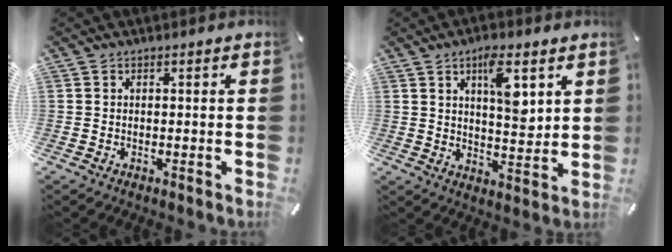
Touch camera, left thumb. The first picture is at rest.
{"total": 9.2, "force": [4.6, 3.8, 7.1], "torque": [-0.100, -0.025, 0.071]}